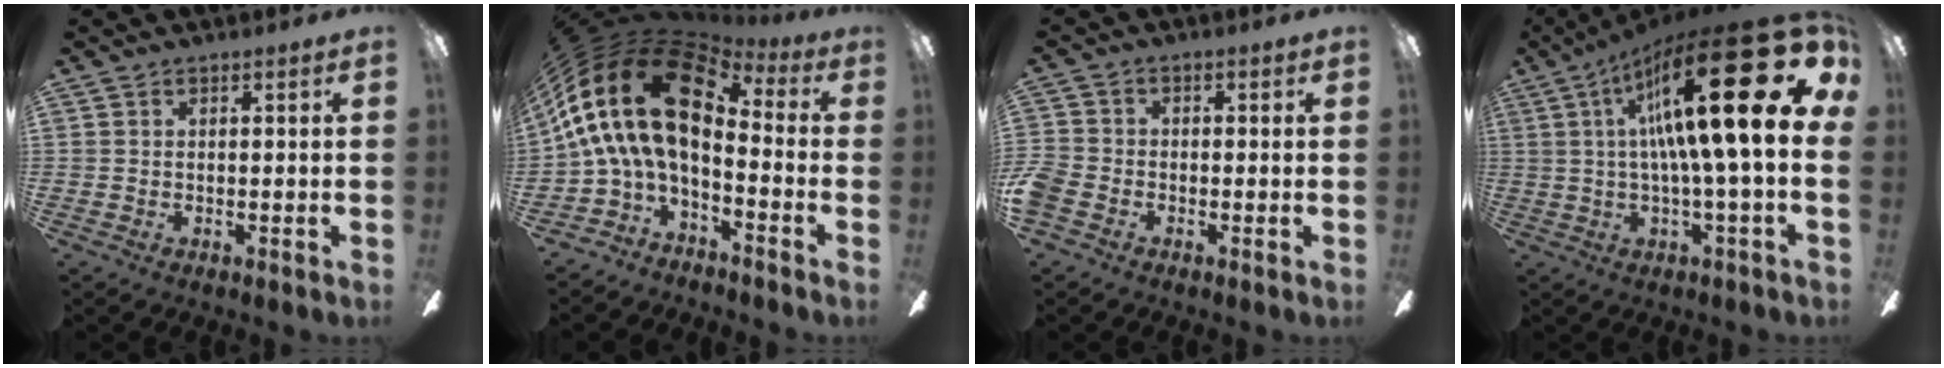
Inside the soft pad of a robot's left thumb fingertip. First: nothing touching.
{"total": 20.0, "force": [3.0, 11.0, 16.5], "torque": [-0.345, -0.015, 0.049]}
{"total": 4.4, "force": [-2.3, 3.2, 1.9], "torque": [-0.040, 0.016, -0.042]}
{"total": 30.4, "force": [9.4, 6.8, 28.1], "torque": [-0.458, -0.061, 0.144]}